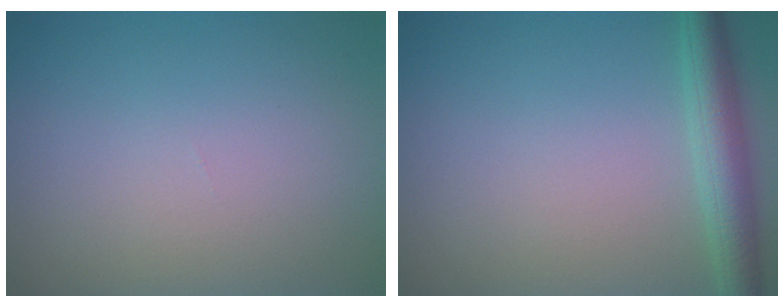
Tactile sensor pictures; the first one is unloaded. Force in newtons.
{"total": 3.9, "press": 3.9, "slide": 0.2}